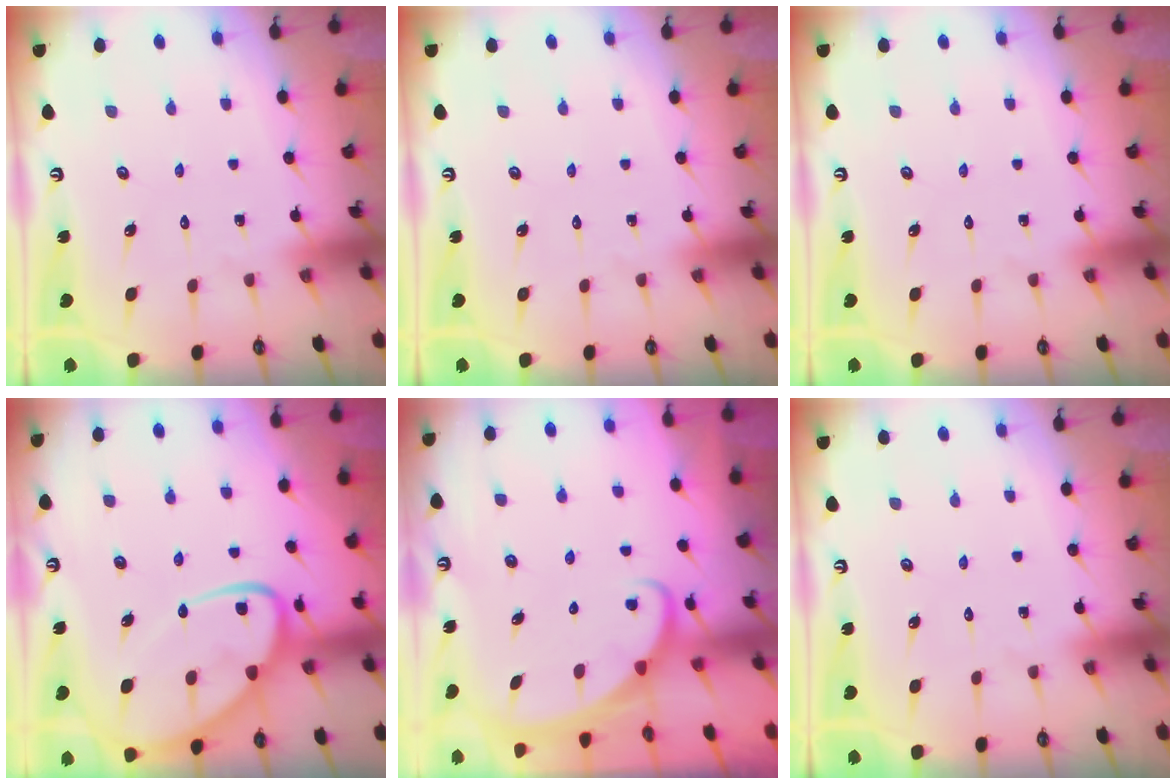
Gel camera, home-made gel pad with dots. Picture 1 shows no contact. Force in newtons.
{"total": 0.0}
{"total": 0.0}
{"total": 14.6, "press": 14.6, "slide": 1.5}
{"total": 2.4, "press": 2.3, "slide": 0.3}
{"total": 0.0}